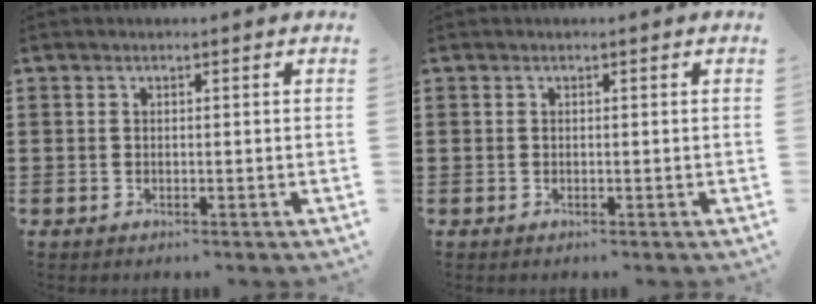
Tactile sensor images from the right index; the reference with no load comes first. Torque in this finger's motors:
{"motor_torque": [-0.66, 1.48, 0.00, 0.00]}